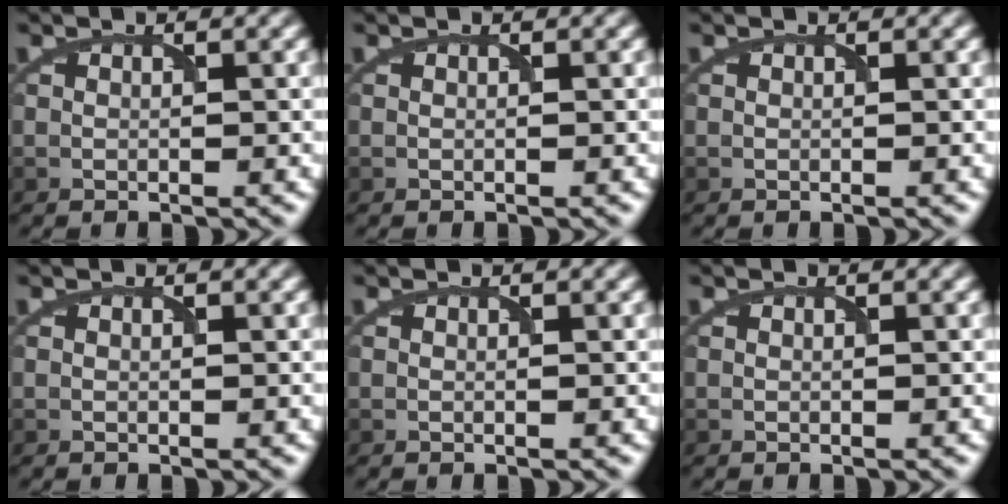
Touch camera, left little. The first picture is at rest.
{"total": 0.0}
{"total": 0.0}
{"total": 0.0}
{"total": 0.0}
{"total": 0.0}